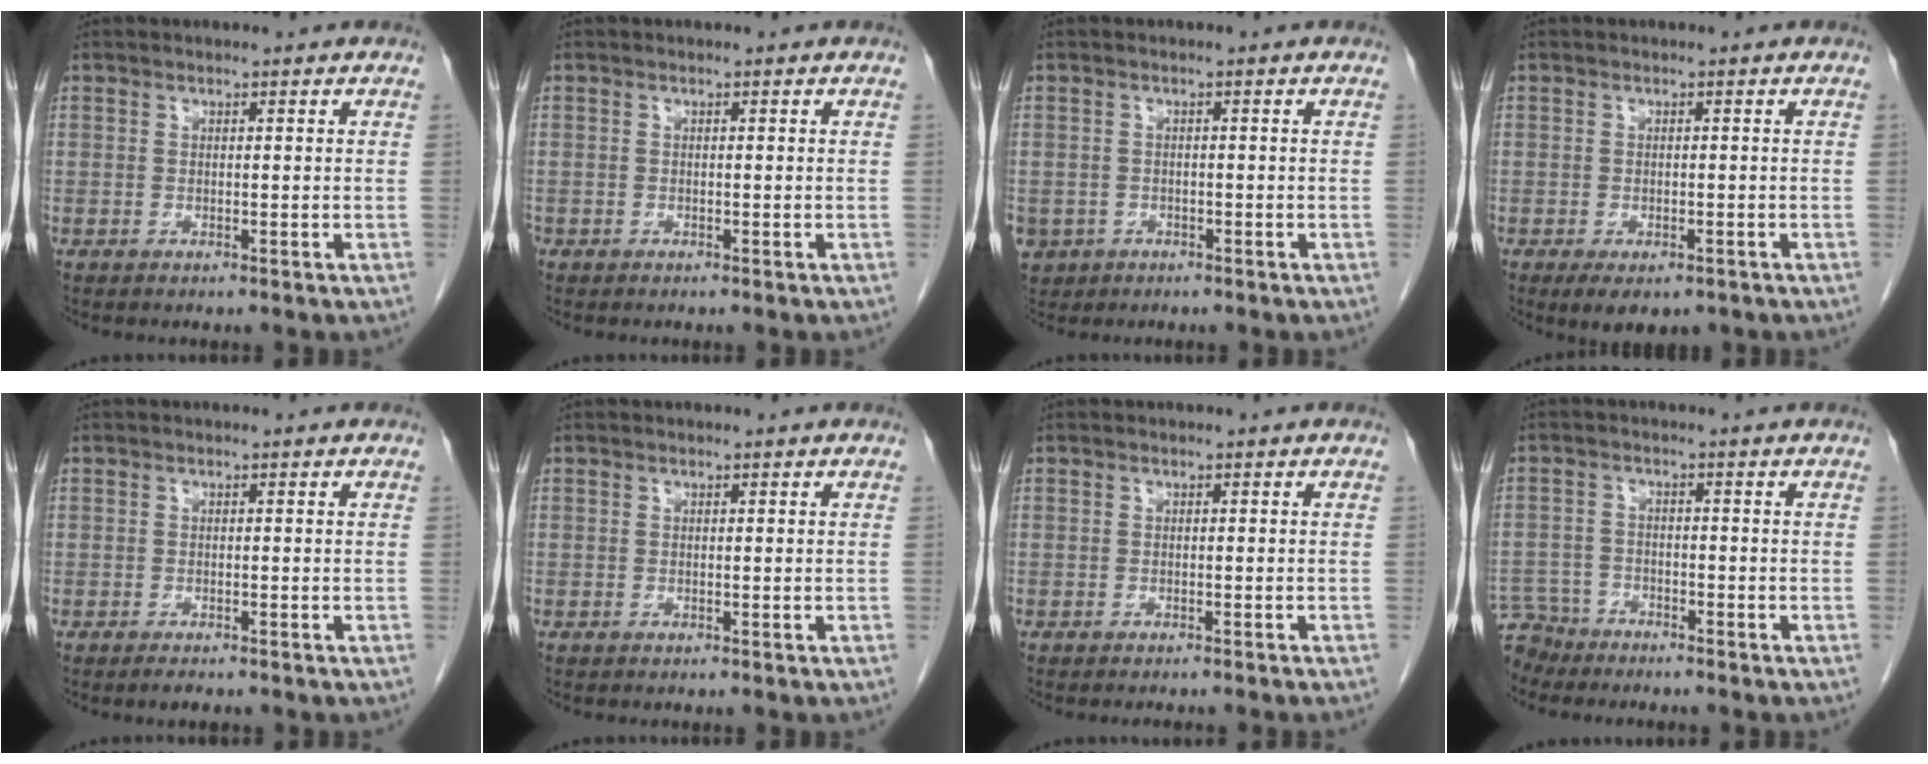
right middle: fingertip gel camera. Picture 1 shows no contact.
{"total": 0.0}
{"total": 4.5, "force": [-2.2, 3.8, 0.9], "torque": [-0.019, 0.002, -0.032]}
{"total": 4.9, "force": [-3.1, 2.4, 2.8], "torque": [-0.036, -0.006, -0.040]}
{"total": 1.3, "force": [-1.1, 0.3, 0.7], "torque": [-0.015, -0.003, -0.013]}
{"total": 0.0}
{"total": 3.2, "force": [-2.9, -0.1, 1.4], "torque": [-0.017, -0.001, -0.036]}
{"total": 5.7, "force": [-5.3, 2.1, -0.3], "torque": [0.006, -0.009, -0.098]}